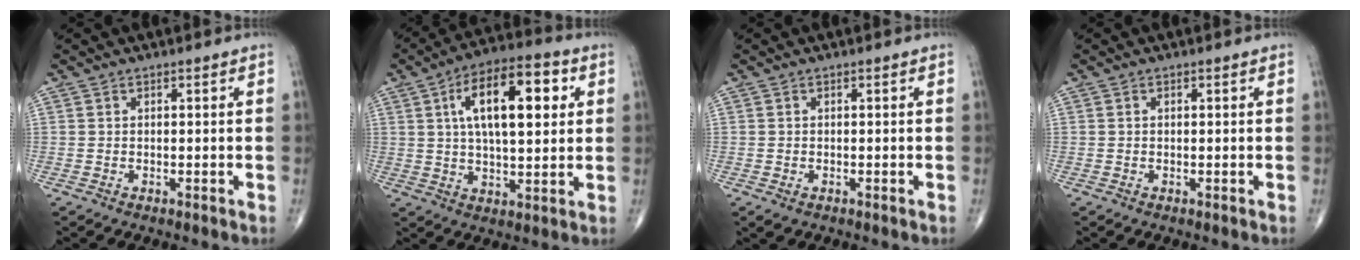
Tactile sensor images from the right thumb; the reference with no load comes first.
{"total": 16.8, "force": [4.6, 7.2, 14.5], "torque": [-0.216, 0.008, 0.071]}
{"total": 1.2, "force": [-0.5, 0.7, 0.8], "torque": [-0.015, 0.000, -0.005]}
{"total": 0.0}